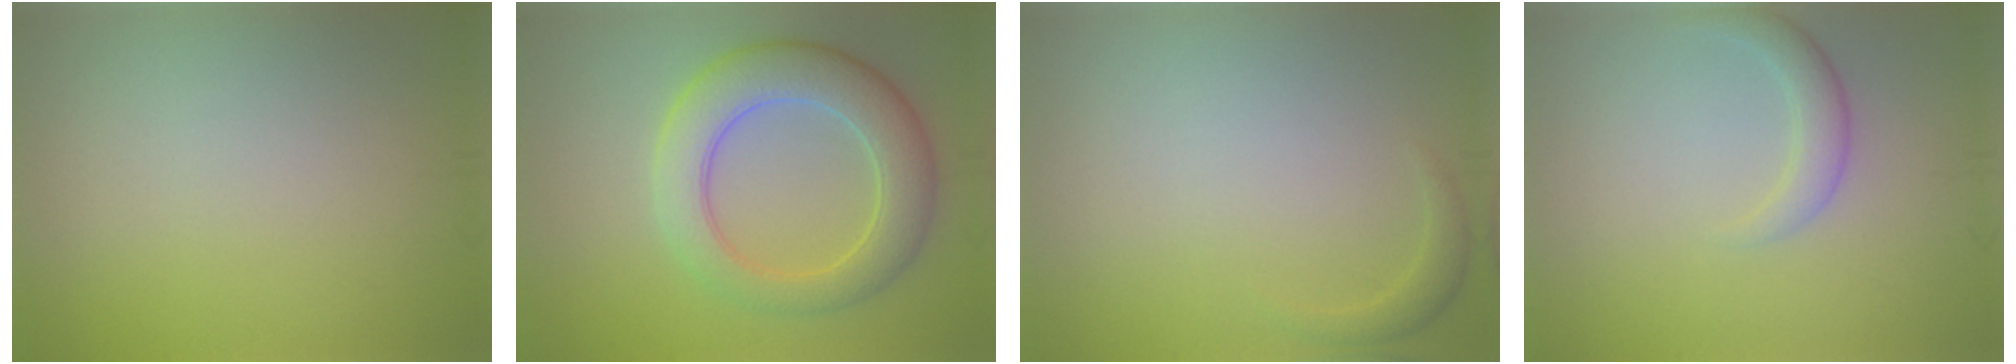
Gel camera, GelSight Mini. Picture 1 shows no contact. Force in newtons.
{"total": 6.6, "press": 6.6, "slide": 0.2}
{"total": 1.0, "press": 1.0, "slide": 0.1}
{"total": 2.0, "press": 2.0, "slide": 0.1}